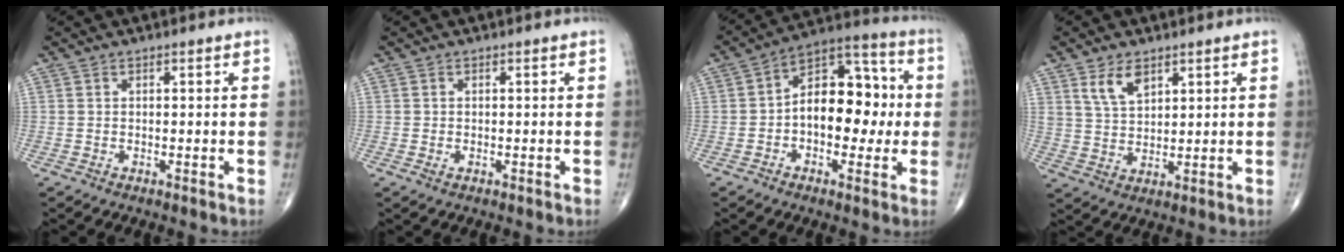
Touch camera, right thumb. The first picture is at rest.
{"total": 0.9, "force": [-0.3, 0.5, 0.7], "torque": [-0.019, 0.004, -0.003]}
{"total": 14.6, "force": [-0.6, 9.1, 11.4], "torque": [-0.130, 0.041, -0.019]}
{"total": 5.6, "force": [3.4, 3.0, 3.4], "torque": [-0.050, -0.019, 0.070]}